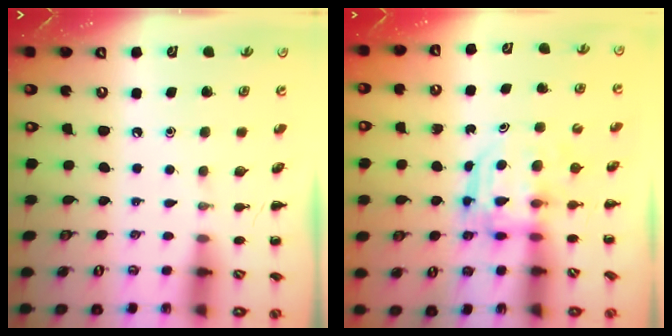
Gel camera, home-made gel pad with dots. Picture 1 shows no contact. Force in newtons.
{"total": 3.2, "press": 3.2, "slide": 0.2}